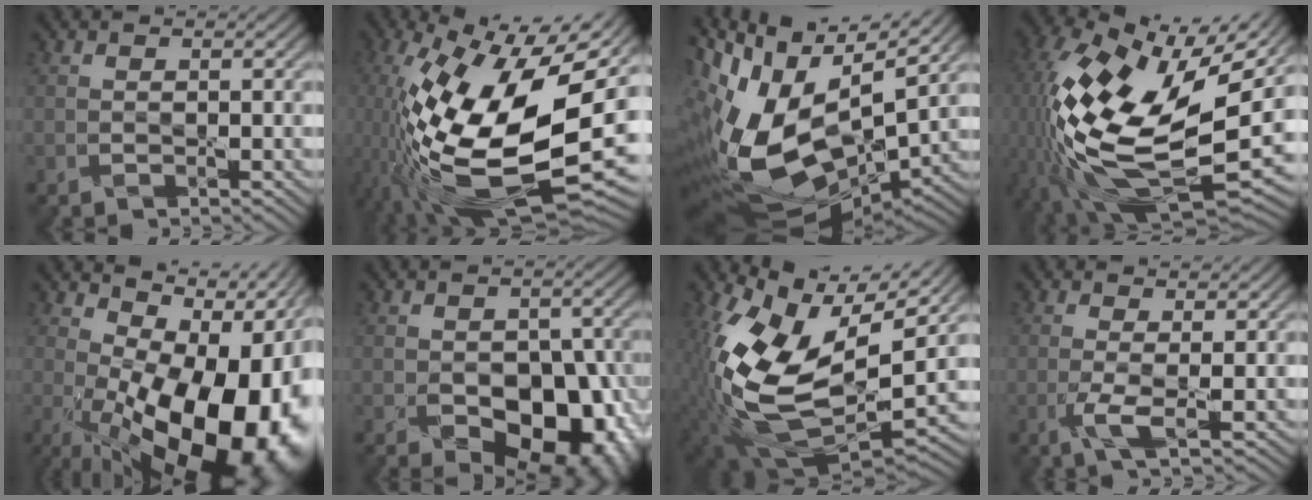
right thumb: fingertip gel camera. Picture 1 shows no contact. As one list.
[{"total": 20.3, "force": [-3.9, 8.4, 18.0], "torque": [-0.355, -0.027, -0.065]}, {"total": 19.3, "force": [0.4, 10.4, 16.3], "torque": [-0.340, -0.035, 0.021]}, {"total": 18.6, "force": [-1.7, 8.9, 16.2], "torque": [-0.360, -0.040, -0.012]}, {"total": 20.4, "force": [-2.4, 11.2, 16.9], "torque": [-0.214, -0.022, -0.011]}, {"total": 11.6, "force": [-3.9, 7.5, 7.9], "torque": [-0.111, -0.040, -0.035]}, {"total": 15.8, "force": [2.3, 8.9, 12.9], "torque": [-0.287, -0.029, 0.045]}, {"total": 2.6, "force": [-0.6, 0.3, 2.5], "torque": [-0.057, -0.001, -0.020]}]